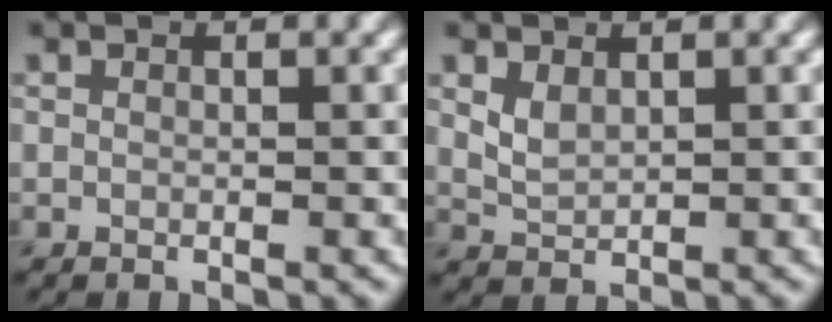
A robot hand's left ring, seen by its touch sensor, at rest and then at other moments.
{"total": 1.6, "force": [0.8, 0.9, 1.0], "torque": [-0.025, -0.002, 0.024]}